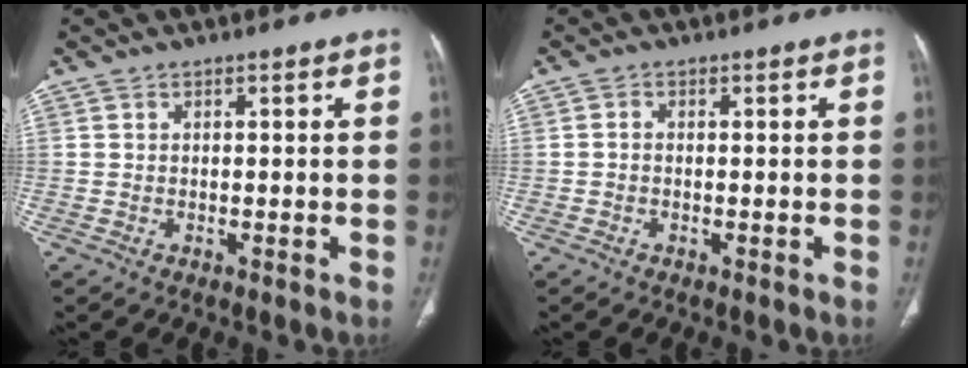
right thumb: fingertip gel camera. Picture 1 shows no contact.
{"total": 0.9, "force": [-0.2, 0.7, 0.6], "torque": [-0.008, 0.002, -0.006]}